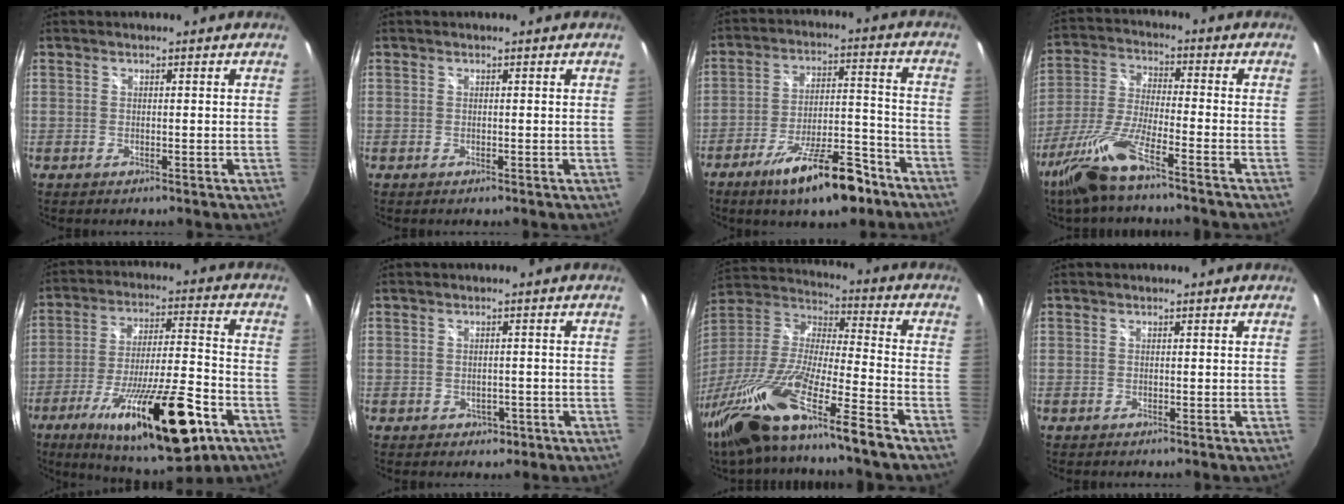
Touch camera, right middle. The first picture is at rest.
{"total": 0.0}
{"total": 15.1, "force": [-10.5, 4.1, 10.1], "torque": [-0.175, -0.004, -0.159]}
{"total": 11.8, "force": [-8.2, 1.4, 8.4], "torque": [-0.186, -0.019, -0.159]}
{"total": 25.0, "force": [-13.1, 5.8, 20.4], "torque": [-0.349, -0.044, -0.206]}
{"total": 2.8, "force": [-1.1, 2.3, 1.2], "torque": [-0.024, -0.001, -0.006]}
{"total": 25.2, "force": [-17.8, 1.8, 17.7], "torque": [-0.332, -0.049, -0.325]}
{"total": 0.0}